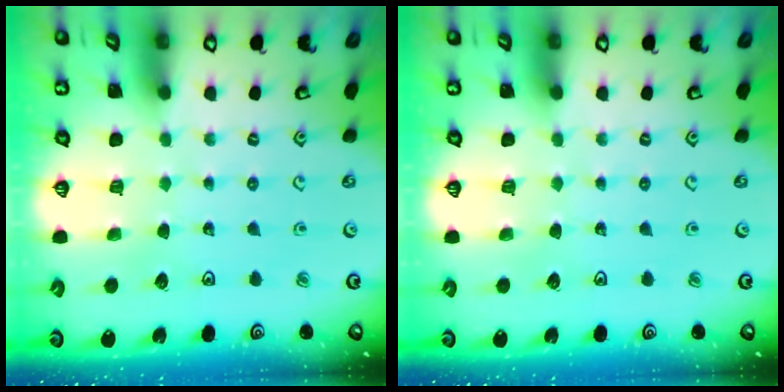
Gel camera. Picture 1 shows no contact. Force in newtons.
{"total": 0.0}